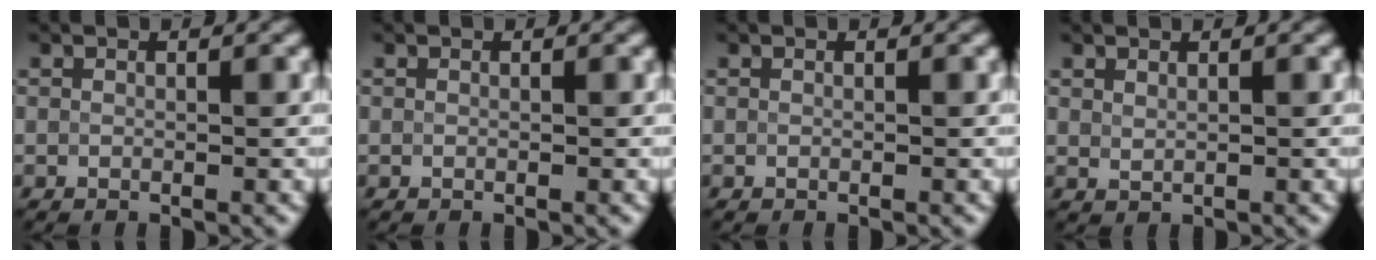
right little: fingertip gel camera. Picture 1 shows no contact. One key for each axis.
{"total": 0.0}
{"total": 0.0}
{"total": 0.7, "fx": 0.6, "fy": 0.2, "fz": 0.3, "tx": -0.009, "ty": -0.002, "tz": 0.017}